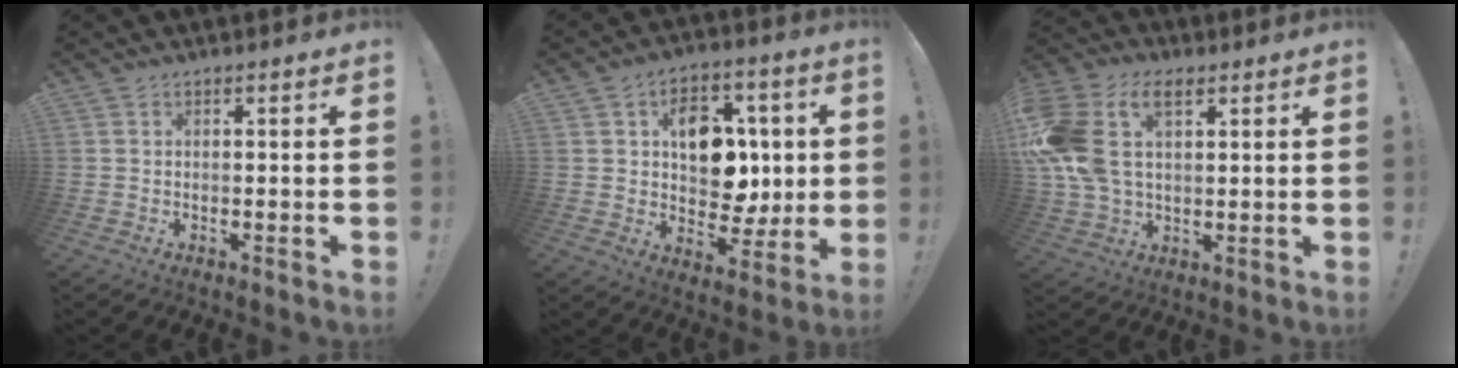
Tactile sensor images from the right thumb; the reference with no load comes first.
{"total": 14.7, "force": [2.9, 11.3, 9.0], "torque": [-0.120, -0.005, 0.065]}
{"total": 17.4, "force": [5.8, 10.8, 12.3], "torque": [-0.256, -0.014, 0.104]}